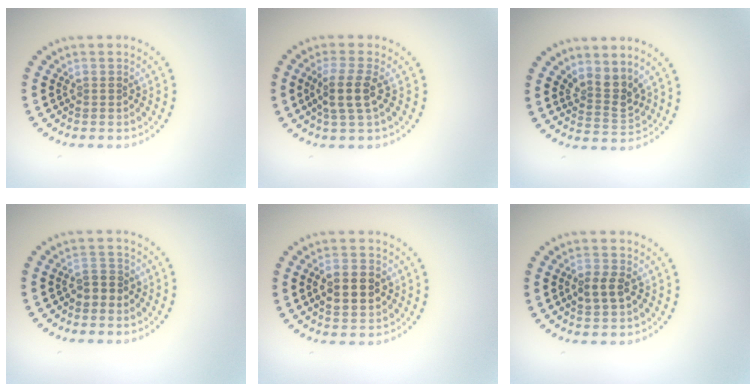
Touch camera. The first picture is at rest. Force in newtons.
{"total": 2.8, "press": 2.3, "slide": 1.6}
{"total": 2.7, "press": 2.0, "slide": 1.9}
{"total": 1.9, "press": 1.8, "slide": 0.7}
{"total": 4.7, "press": 4.7, "slide": 0.3}
{"total": 2.4, "press": 2.4, "slide": 0.2}